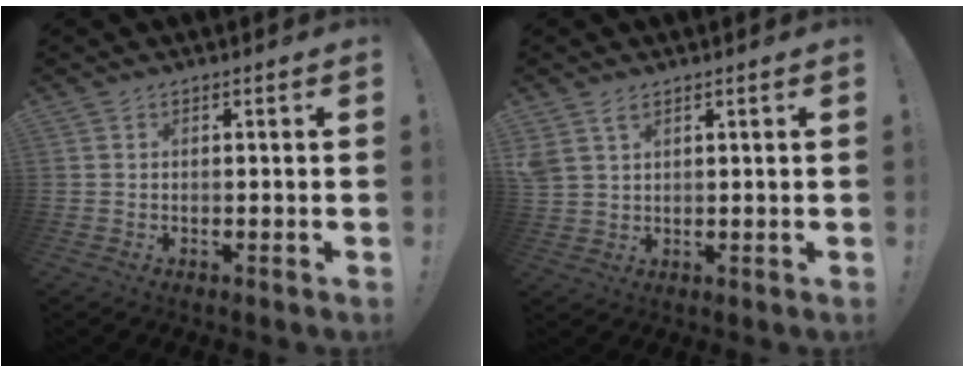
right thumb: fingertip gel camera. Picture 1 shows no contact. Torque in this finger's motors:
{"motor_torque": [0.51, 0.60, 1.20, 0.37, 0.14]}